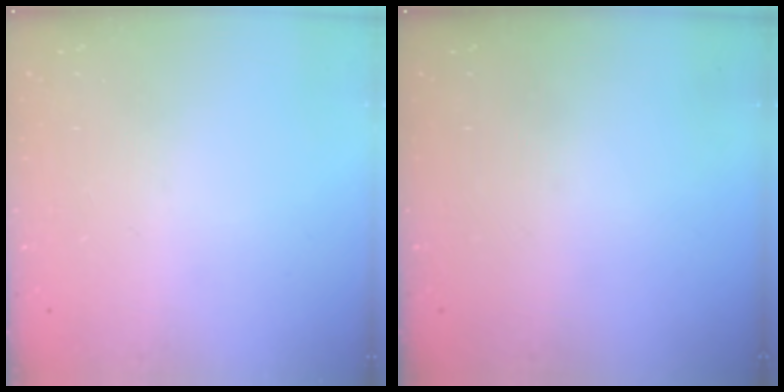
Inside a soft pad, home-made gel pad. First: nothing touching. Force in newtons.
{"total": 0.0}